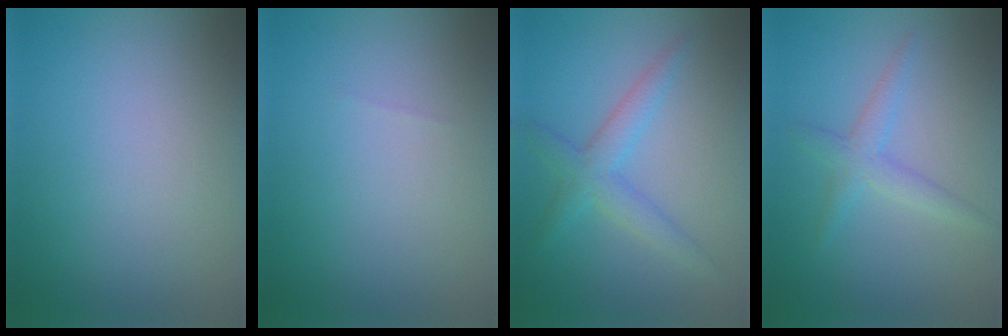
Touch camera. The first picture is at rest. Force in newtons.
{"total": 0.0}
{"total": 3.0, "press": 3.0, "slide": 0.0}
{"total": 2.1, "press": 2.1, "slide": 0.3}